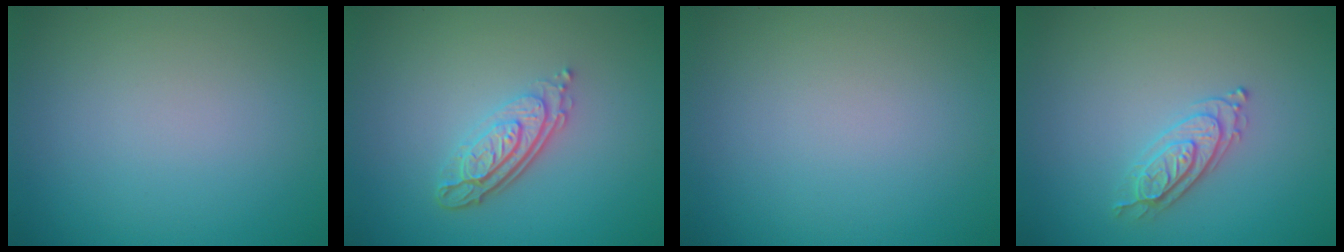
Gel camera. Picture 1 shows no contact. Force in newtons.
{"total": 4.1, "press": 2.9, "slide": 2.8}
{"total": 0.0}
{"total": 2.2, "press": 2.2, "slide": 0.4}